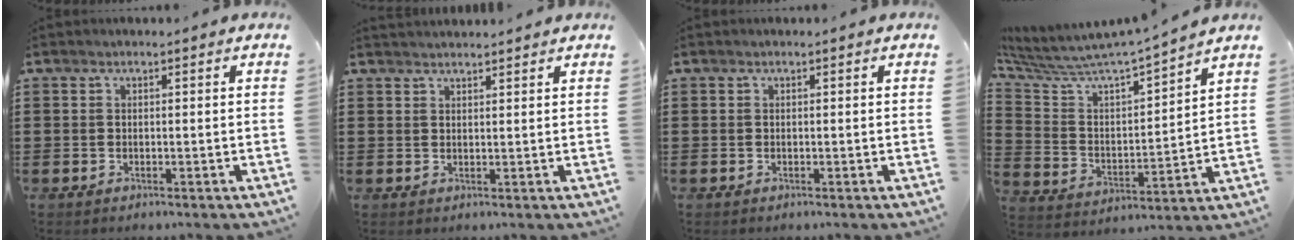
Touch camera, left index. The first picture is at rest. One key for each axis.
{"total": 1.7, "fx": 1.7, "fy": 0.0, "fz": 0.0, "tx": -0.005, "ty": 0.002, "tz": 0.034}
{"total": 0.0}
{"total": 5.9, "fx": 5.6, "fy": 0.3, "fz": 1.7, "tx": -0.067, "ty": -0.055, "tz": 0.088}